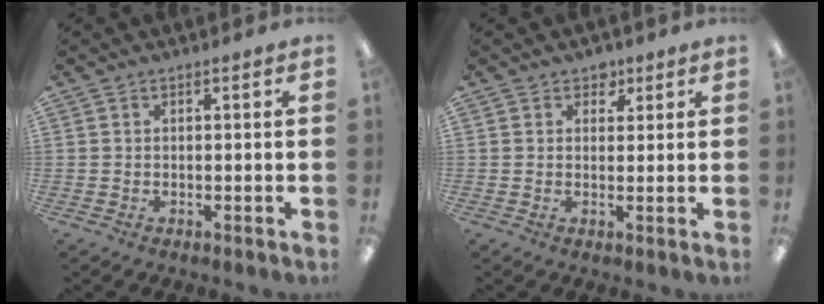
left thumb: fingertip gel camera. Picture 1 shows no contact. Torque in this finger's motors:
{"motor_torque": [0.46, 0.18, 0.04, -0.11, 0.00]}